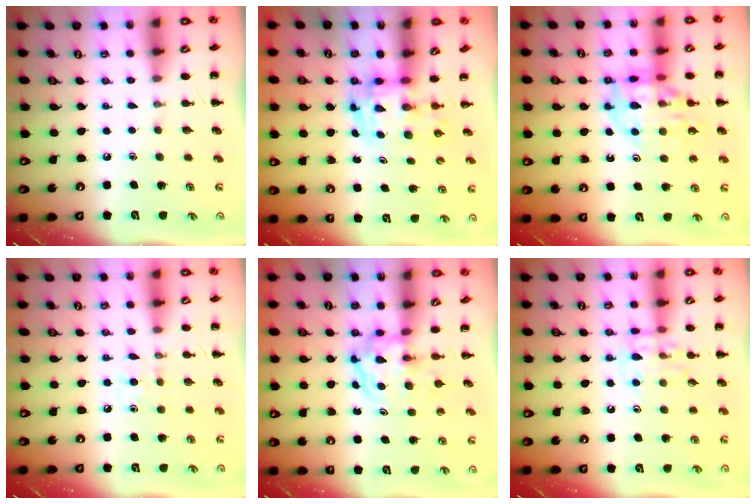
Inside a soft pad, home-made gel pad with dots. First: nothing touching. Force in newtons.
{"total": 3.6, "press": 3.5, "slide": 0.6}
{"total": 14.2, "press": 14.0, "slide": 2.6}
{"total": 6.1, "press": 5.8, "slide": 1.9}
{"total": 3.7, "press": 3.7, "slide": 0.5}
{"total": 11.1, "press": 11.0, "slide": 1.2}